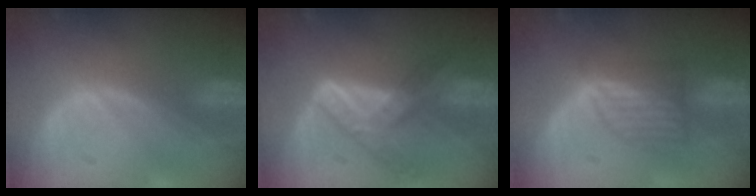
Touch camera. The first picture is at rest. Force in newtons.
{"total": 7.3, "press": 6.2, "slide": 3.9}
{"total": 6.1, "press": 5.4, "slide": 2.8}